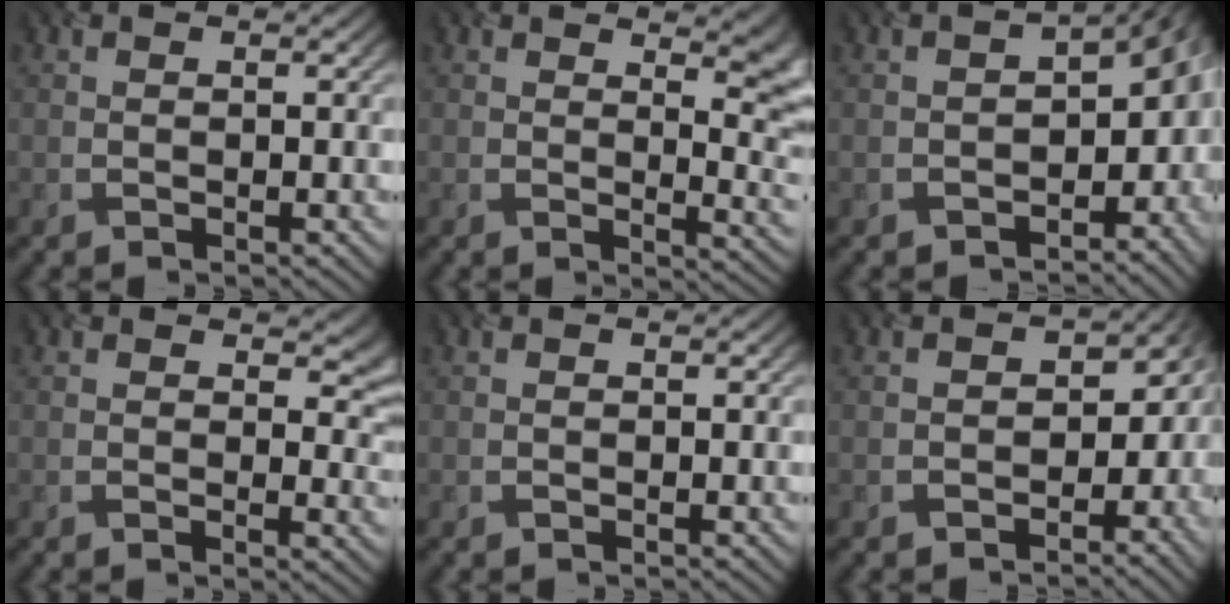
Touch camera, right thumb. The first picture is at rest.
{"total": 7.4, "force": [3.6, 3.2, 5.7], "torque": [-0.047, -0.002, 0.055]}
{"total": 8.7, "force": [-3.7, 5.5, 5.6], "torque": [-0.058, -0.037, -0.045]}
{"total": 4.4, "force": [2.1, 2.7, 2.8], "torque": [-0.034, -0.012, 0.032]}
{"total": 0.0}
{"total": 4.4, "force": [-2.3, 3.3, 1.6], "torque": [-0.006, -0.018, -0.039]}